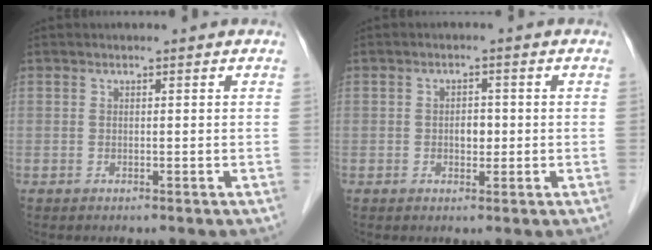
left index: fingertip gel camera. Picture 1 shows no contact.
{"total": 2.2, "force": [-0.2, 1.4, 1.7], "torque": [-0.025, 0.003, -0.002]}